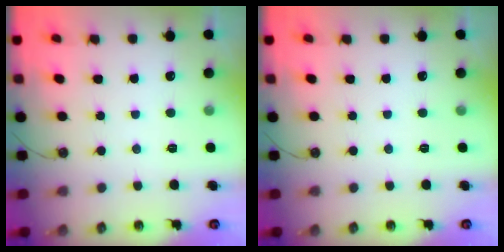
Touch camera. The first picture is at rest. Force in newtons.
{"total": 0.0}